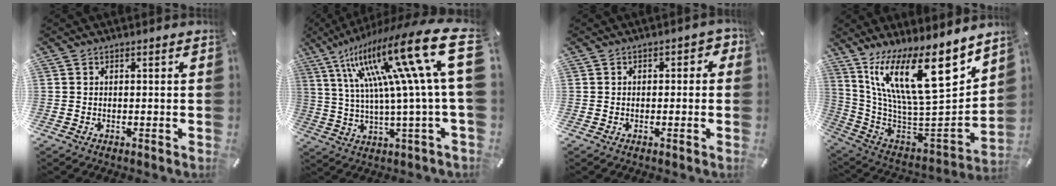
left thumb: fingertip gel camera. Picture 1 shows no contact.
{"total": 31.3, "force": [10.1, 7.3, 28.8], "torque": [-0.503, -0.067, 0.157]}
{"total": 2.0, "force": [-0.7, 1.4, 1.2], "torque": [-0.023, 0.011, -0.015]}
{"total": 23.4, "force": [13.2, 7.9, 17.7], "torque": [-0.290, -0.115, 0.220]}